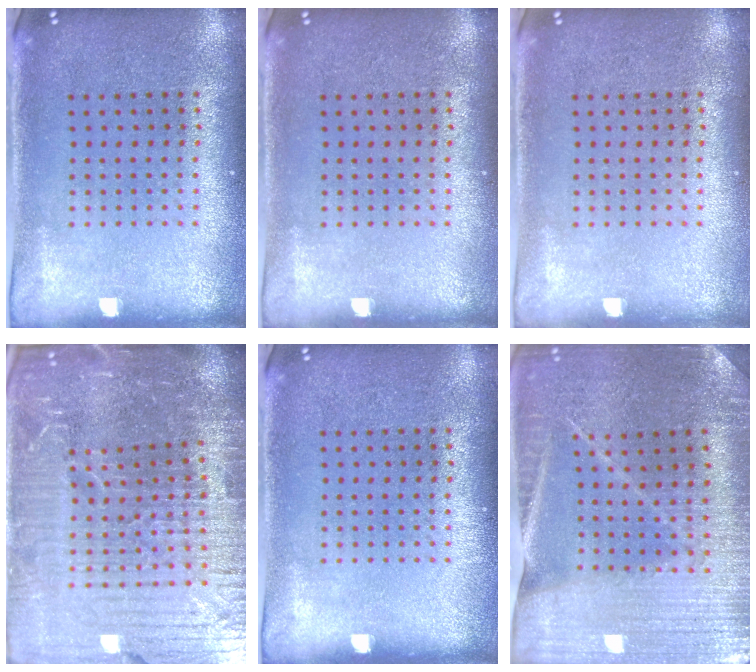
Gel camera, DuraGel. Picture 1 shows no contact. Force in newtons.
{"total": 0.0}
{"total": 0.0}
{"total": 7.0, "press": 6.1, "slide": 3.5}
{"total": 0.0}
{"total": 2.6, "press": 2.6, "slide": 0.4}